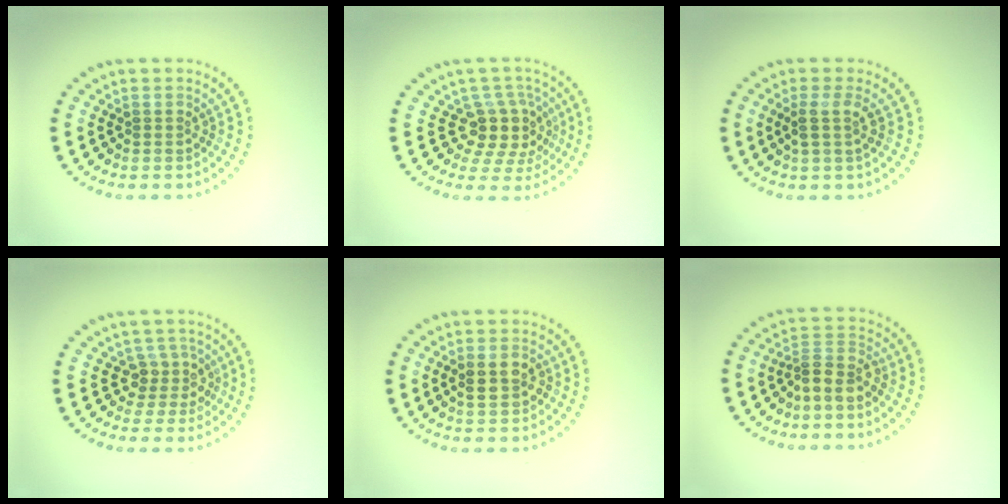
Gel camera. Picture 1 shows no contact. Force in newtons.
{"total": 4.0, "press": 3.1, "slide": 2.5}
{"total": 1.9, "press": 1.4, "slide": 1.2}
{"total": 2.6, "press": 1.9, "slide": 1.7}
{"total": 2.5, "press": 2.5, "slide": 0.4}
{"total": 2.8, "press": 2.3, "slide": 1.6}